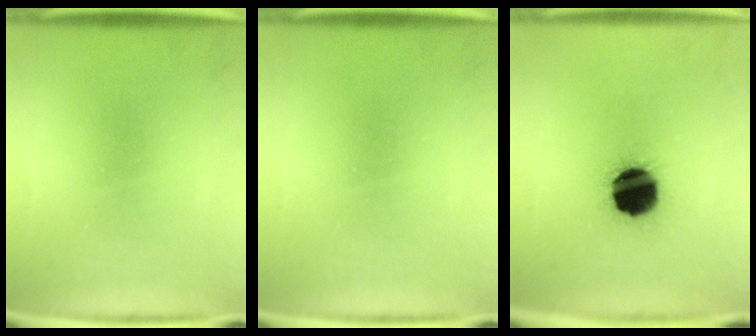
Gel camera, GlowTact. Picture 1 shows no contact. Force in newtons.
{"total": 0.0}
{"total": 15.3}